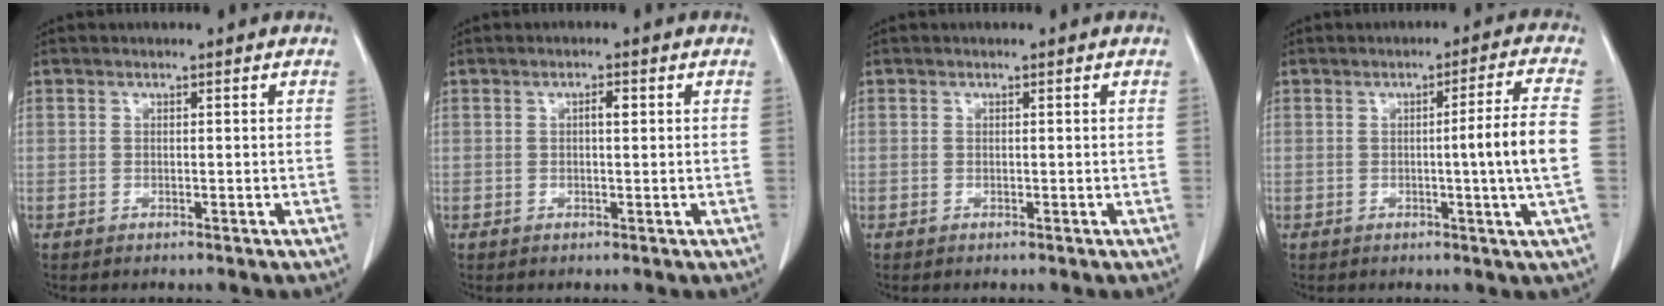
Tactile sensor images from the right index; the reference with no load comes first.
{"total": 1.4, "force": [0.3, 0.4, 1.3], "torque": [-0.023, 0.003, 0.003]}
{"total": 0.0}
{"total": 7.5, "force": [-0.8, -1.7, 7.3], "torque": [-0.102, -0.004, -0.011]}